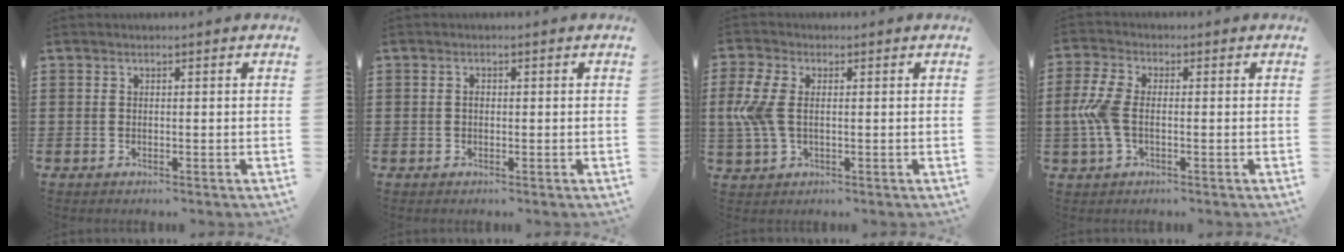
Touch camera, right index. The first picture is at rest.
{"total": 0.9, "force": [-0.1, 0.5, 0.7], "torque": [-0.015, 0.001, -0.002]}
{"total": 6.5, "force": [0.4, 3.7, 5.3], "torque": [-0.147, -0.004, -0.005]}
{"total": 6.2, "force": [-0.6, 3.2, 5.3], "torque": [-0.139, -0.006, -0.021]}